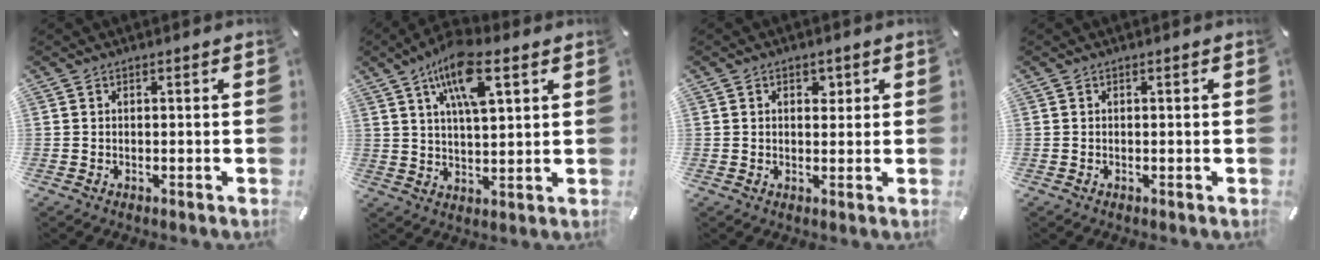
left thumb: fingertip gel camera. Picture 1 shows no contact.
{"total": 11.5, "force": [6.4, 4.4, 8.5], "torque": [-0.152, -0.010, 0.112]}
{"total": 3.0, "force": [1.2, 2.1, 1.8], "torque": [-0.009, -0.004, 0.011]}
{"total": 0.0}